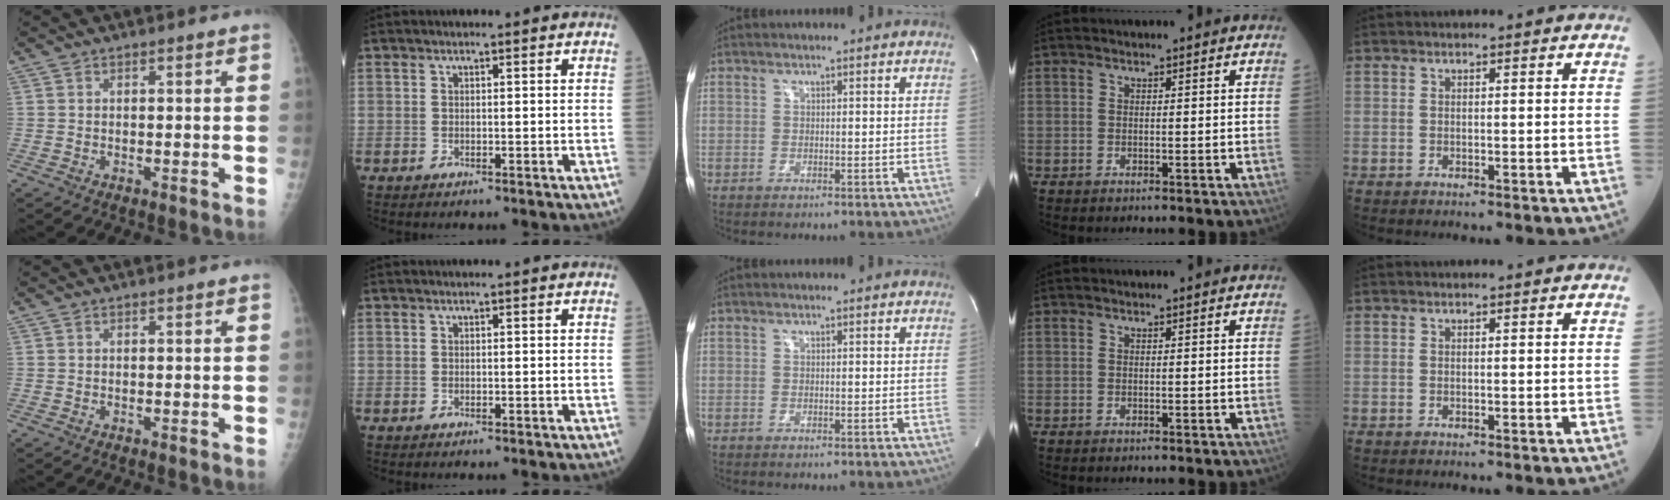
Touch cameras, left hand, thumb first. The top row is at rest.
{}